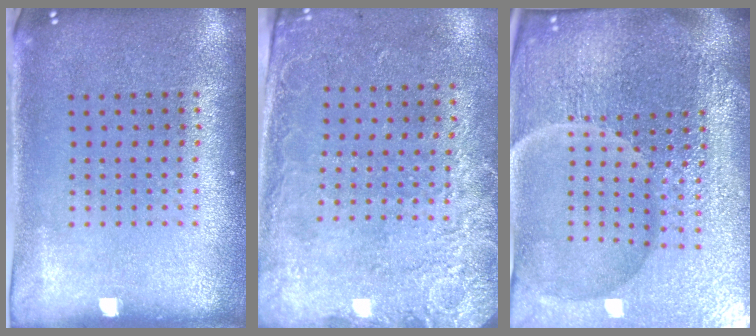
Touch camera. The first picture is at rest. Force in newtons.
{"total": 2.7, "press": 2.0, "slide": 1.8}
{"total": 7.3, "press": 6.4, "slide": 3.5}